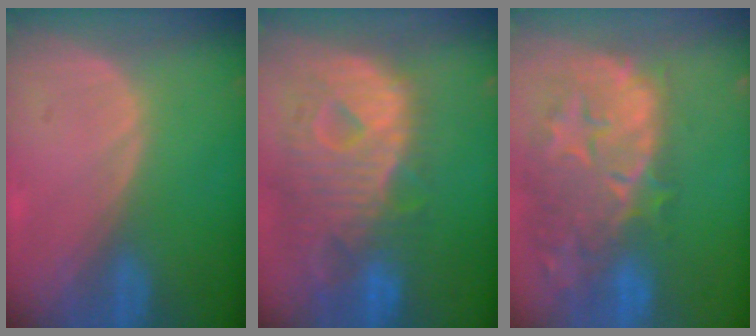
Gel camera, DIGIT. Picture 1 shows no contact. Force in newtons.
{"total": 12.8, "press": 11.0, "slide": 6.6}
{"total": 14.7, "press": 11.9, "slide": 8.6}